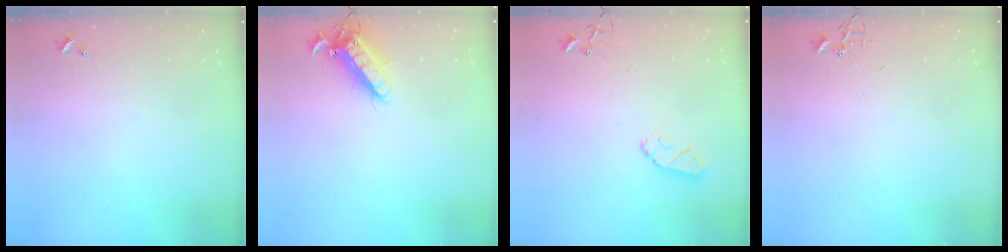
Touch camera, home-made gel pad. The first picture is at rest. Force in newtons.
{"total": 12.6, "press": 12.4, "slide": 2.4}
{"total": 7.2, "press": 7.2, "slide": 0.4}
{"total": 0.0}